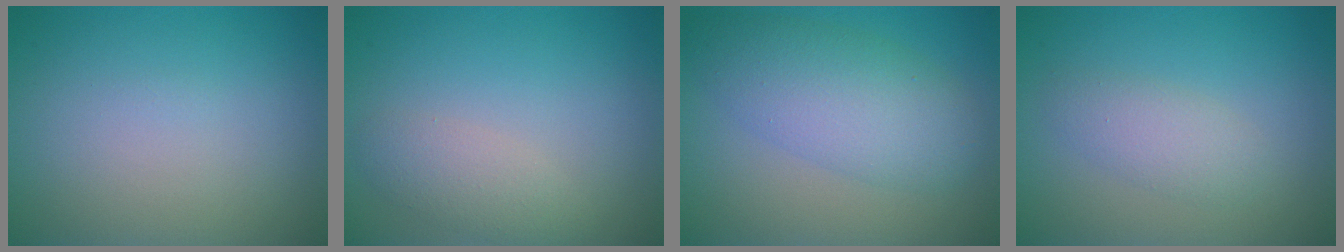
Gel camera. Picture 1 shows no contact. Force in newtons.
{"total": 2.3, "press": 2.3, "slide": 0.2}
{"total": 6.1, "press": 6.1, "slide": 0.0}
{"total": 2.3, "press": 2.3, "slide": 0.1}